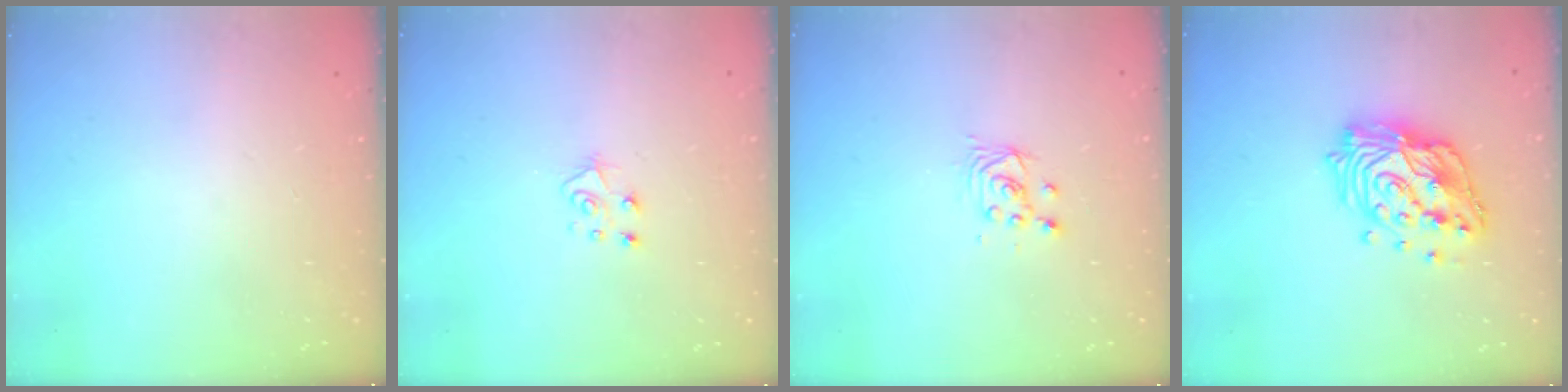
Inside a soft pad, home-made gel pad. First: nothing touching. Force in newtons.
{"total": 5.6, "press": 5.6, "slide": 0.4}
{"total": 2.6, "press": 2.6, "slide": 0.1}
{"total": 18.2, "press": 18.1, "slide": 1.5}